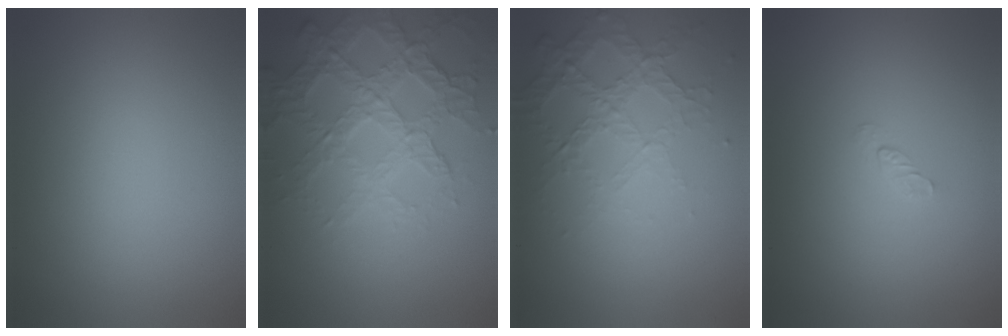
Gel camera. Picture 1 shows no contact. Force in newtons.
{"total": 7.3, "press": 5.2, "slide": 5.2}
{"total": 4.5, "press": 2.9, "slide": 3.4}
{"total": 0.5, "press": 0.3, "slide": 0.4}